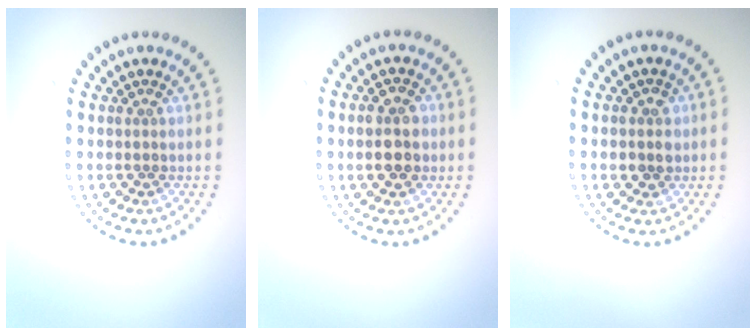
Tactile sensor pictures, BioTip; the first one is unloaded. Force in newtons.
{"total": 2.9, "press": 2.9, "slide": 0.1}
{"total": 1.9, "press": 1.8, "slide": 0.6}